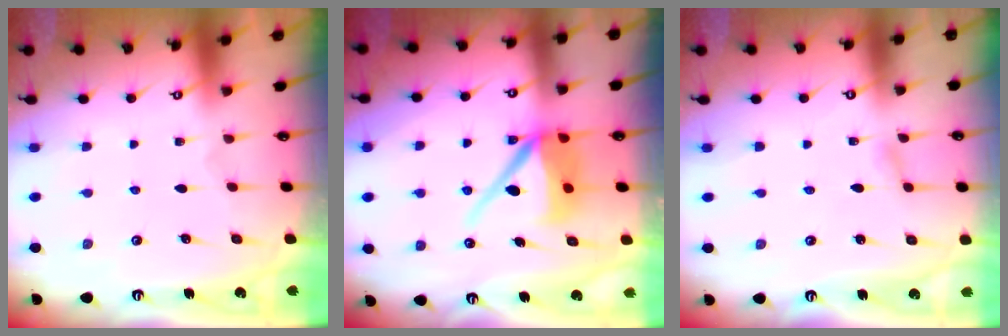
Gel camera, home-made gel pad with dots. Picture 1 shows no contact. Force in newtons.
{"total": 9.2, "press": 9.2, "slide": 0.9}
{"total": 1.1, "press": 1.1, "slide": 0.1}